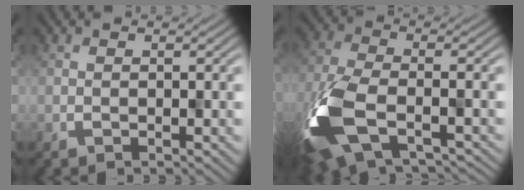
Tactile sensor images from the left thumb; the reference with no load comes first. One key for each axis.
{"total": 12.6, "fx": -6.1, "fy": 6.0, "fz": 9.2, "tx": -0.264, "ty": -0.053, "tz": -0.105}